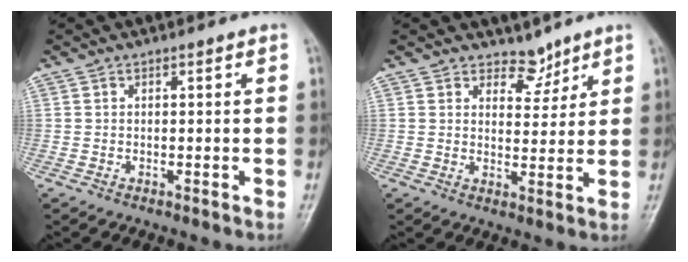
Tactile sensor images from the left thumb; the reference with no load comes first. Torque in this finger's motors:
{"motor_torque": [-0.18, -0.06, -0.37, -0.33, 0.01]}